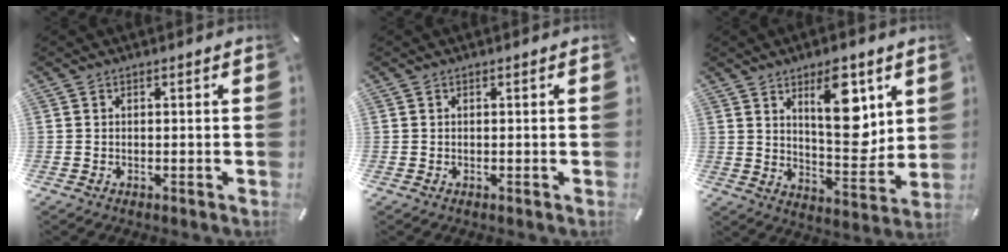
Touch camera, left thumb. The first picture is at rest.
{"total": 0.0}
{"total": 13.9, "force": [6.8, 6.4, 10.3], "torque": [-0.142, -0.043, 0.112]}